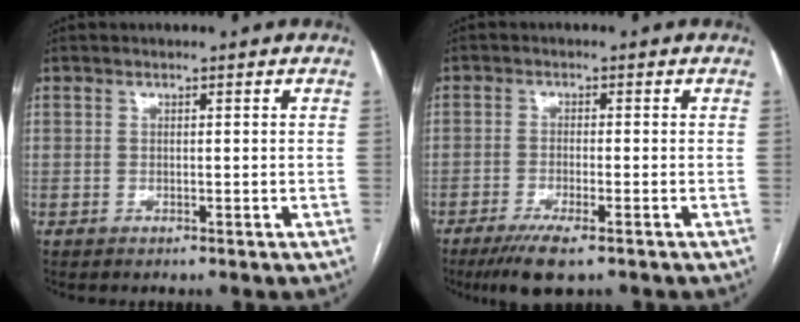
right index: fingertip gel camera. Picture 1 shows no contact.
{"total": 6.0, "force": [-4.0, 0.8, 4.4], "torque": [-0.078, -0.016, -0.067]}